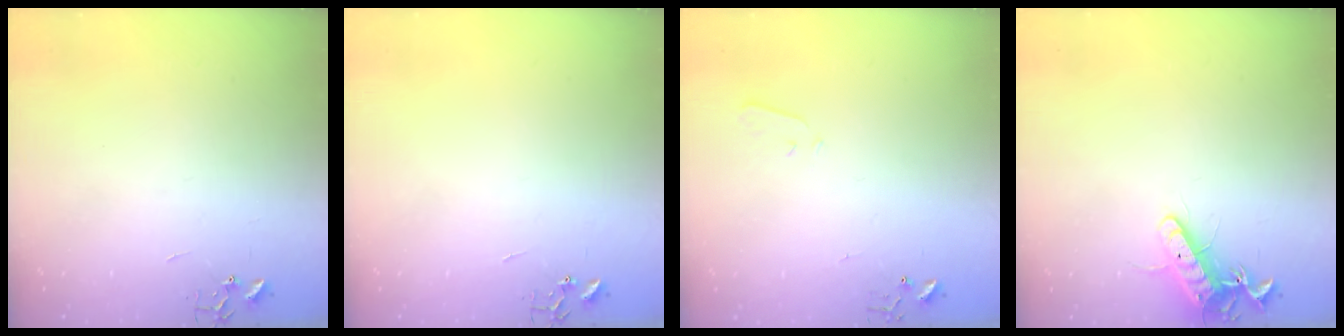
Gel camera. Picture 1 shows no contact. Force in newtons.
{"total": 0.0}
{"total": 3.3, "press": 3.2, "slide": 0.6}
{"total": 12.5, "press": 12.4, "slide": 1.0}